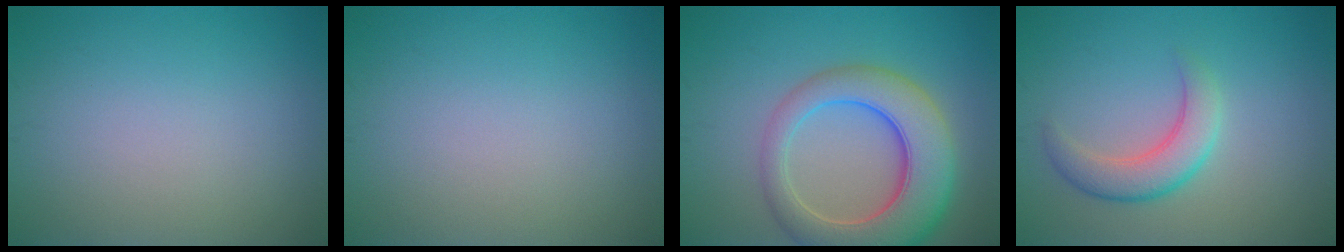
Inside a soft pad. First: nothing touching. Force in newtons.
{"total": 0.0}
{"total": 8.7, "press": 8.7, "slide": 0.8}
{"total": 3.7, "press": 3.7, "slide": 0.2}